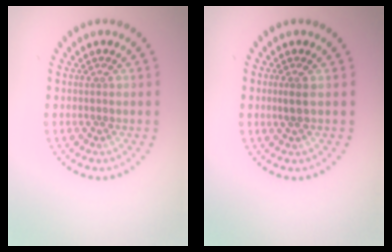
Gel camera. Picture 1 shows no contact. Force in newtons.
{"total": 1.2, "press": 1.0, "slide": 0.7}